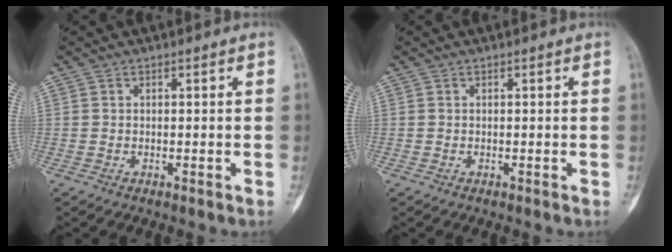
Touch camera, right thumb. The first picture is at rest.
{"total": 0.0}